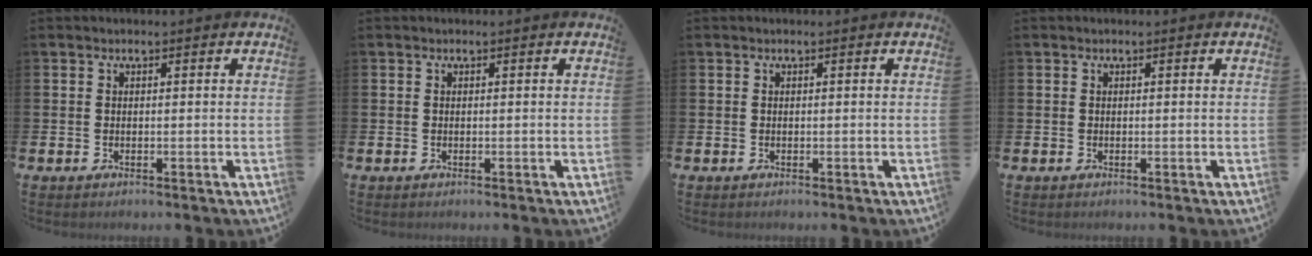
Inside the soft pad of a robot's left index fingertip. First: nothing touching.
{"total": 0.0}
{"total": 0.0}
{"total": 0.0}